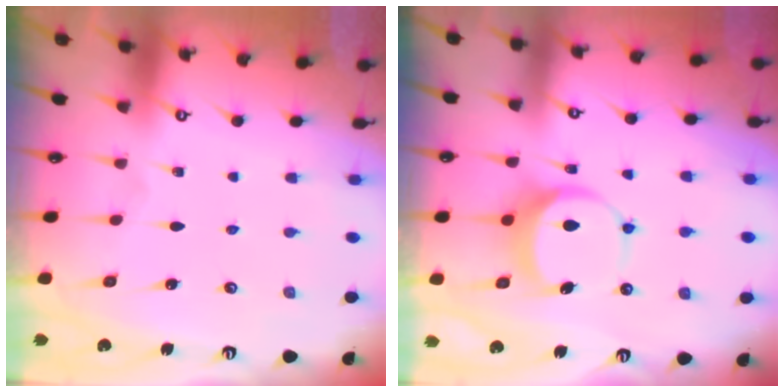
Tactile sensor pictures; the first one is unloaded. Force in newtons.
{"total": 7.7, "press": 7.7, "slide": 0.8}